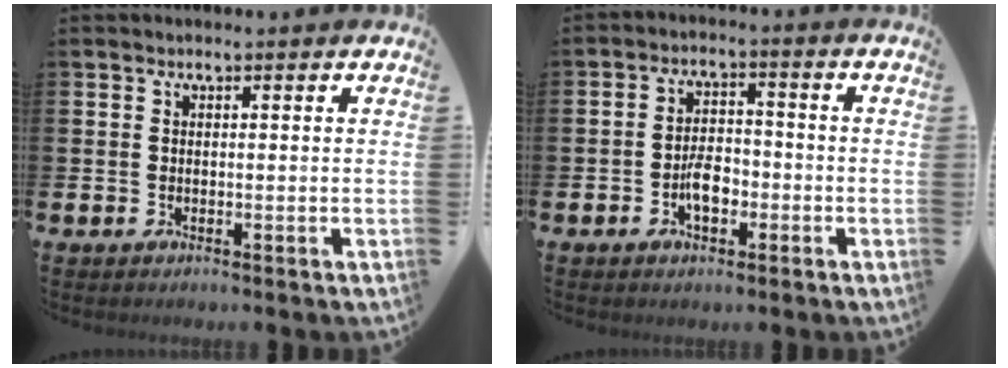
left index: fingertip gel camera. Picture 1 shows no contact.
{"total": 4.2, "force": [-1.6, 2.3, 3.1], "torque": [-0.050, 0.006, -0.030]}